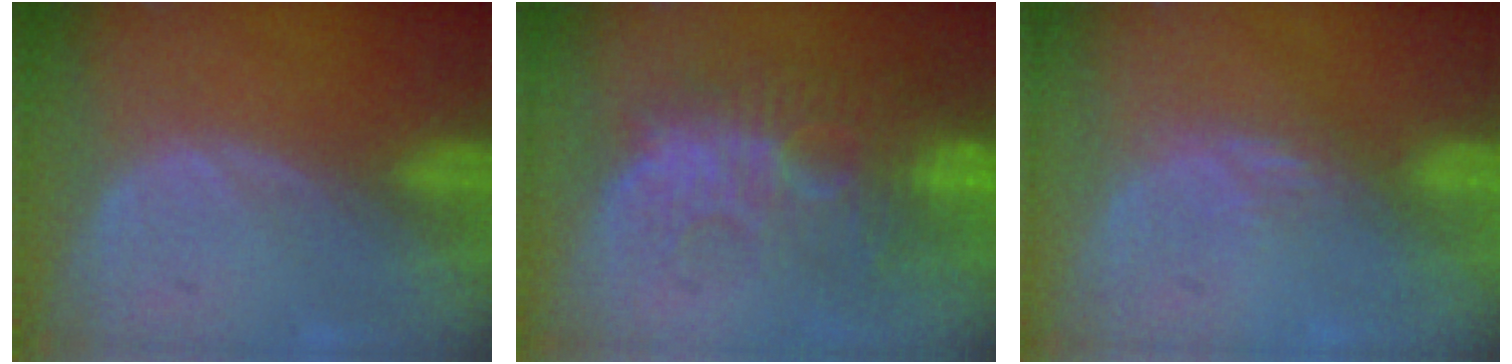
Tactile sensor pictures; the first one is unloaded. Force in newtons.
{"total": 10.8, "press": 9.5, "slide": 5.2}
{"total": 2.4, "press": 1.9, "slide": 1.4}